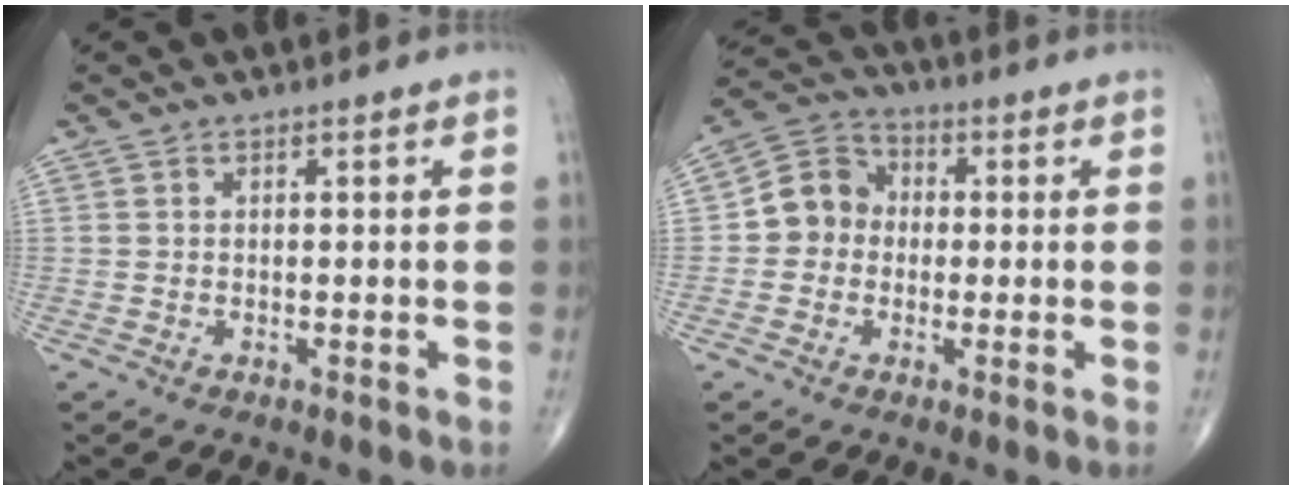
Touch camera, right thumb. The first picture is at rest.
{"total": 7.9, "force": [-0.4, 7.1, 3.5], "torque": [-0.039, 0.030, -0.024]}